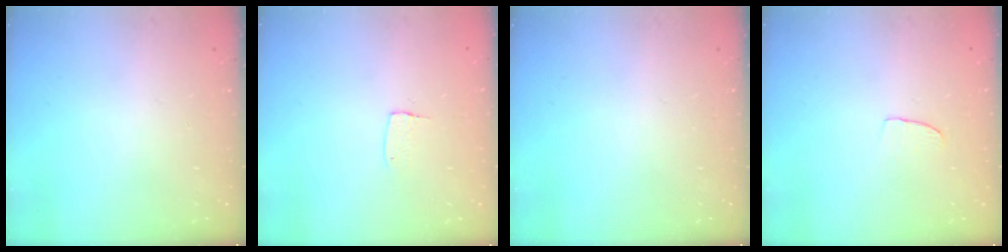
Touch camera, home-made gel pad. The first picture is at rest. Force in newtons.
{"total": 4.3, "press": 4.3, "slide": 0.4}
{"total": 0.0}
{"total": 3.1, "press": 3.1, "slide": 0.2}